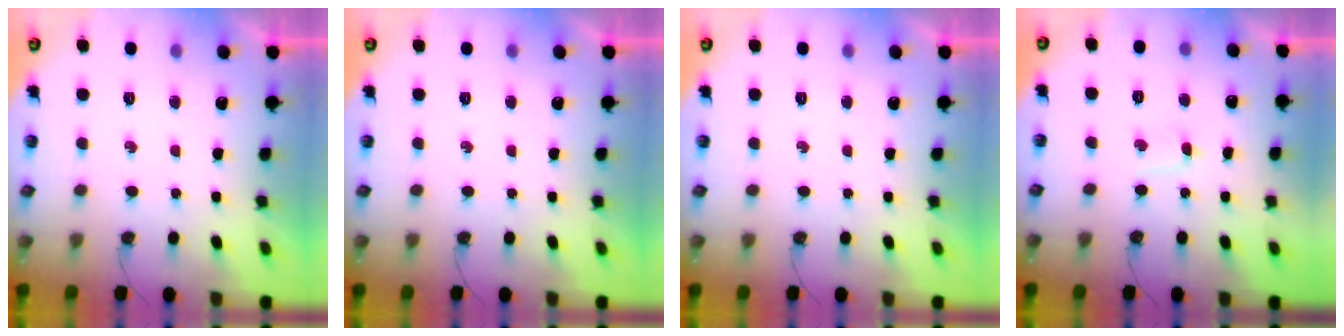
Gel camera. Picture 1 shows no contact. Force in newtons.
{"total": 0.0}
{"total": 0.0}
{"total": 1.7, "press": 1.7, "slide": 0.3}